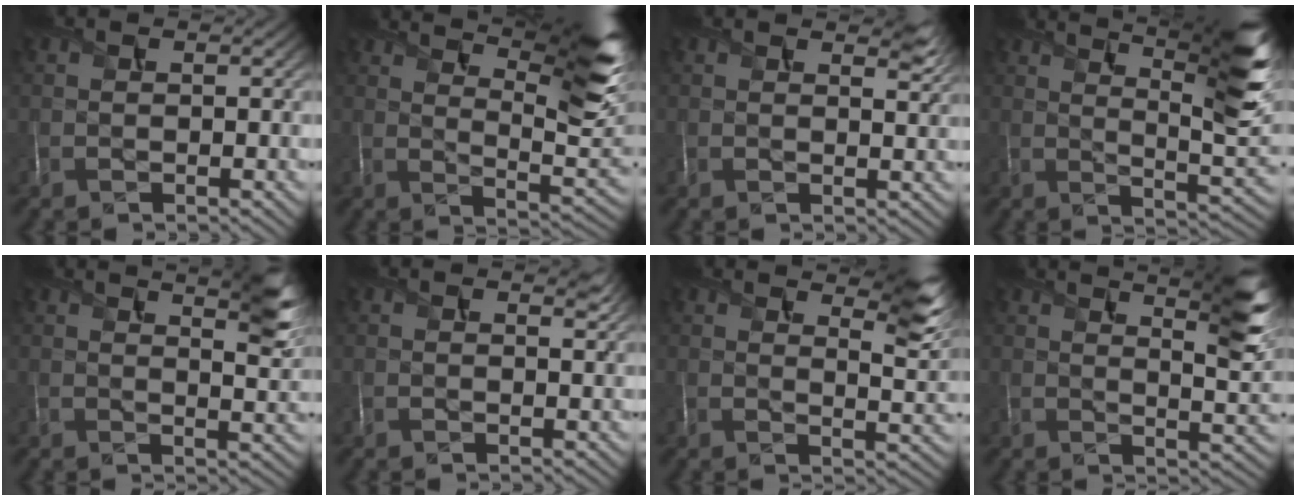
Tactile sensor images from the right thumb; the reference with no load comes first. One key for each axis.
{"total": 13.9, "fx": 9.3, "fy": 2.9, "fz": 9.9, "tx": -0.162, "ty": 0.001, "tz": 0.143}
{"total": 3.0, "fx": 2.3, "fy": 0.6, "fz": 1.8, "tx": -0.031, "ty": -0.002, "tz": 0.040}
{"total": 13.0, "fx": 7.7, "fy": 2.6, "fz": 10.2, "tx": -0.151, "ty": 0.002, "tz": 0.117}
{"total": 6.7, "fx": 4.5, "fy": 1.4, "fz": 4.9, "tx": -0.071, "ty": 0.004, "tz": 0.071}
{"total": 1.5, "fx": 1.2, "fy": 0.3, "fz": 0.9, "tx": -0.016, "ty": -0.005, "tz": 0.021}
{"total": 8.1, "fx": 5.7, "fy": 1.7, "fz": 5.5, "tx": -0.088, "ty": 0.004, "tz": 0.100}
{"total": 8.7, "fx": 5.5, "fy": 1.6, "fz": 6.6, "tx": -0.097, "ty": 0.006, "tz": 0.084}